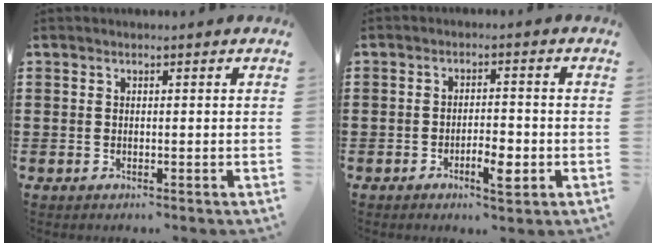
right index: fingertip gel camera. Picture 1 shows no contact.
{"total": 4.2, "force": [-1.9, 1.3, 3.4], "torque": [-0.057, 0.004, -0.034]}